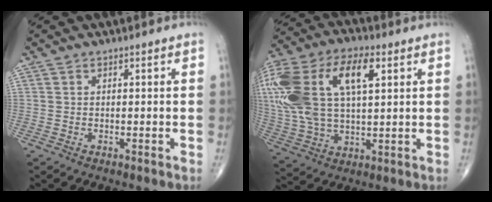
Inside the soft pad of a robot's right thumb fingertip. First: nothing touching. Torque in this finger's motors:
{"motor_torque": [2.36, 2.65, 2.08, 0.67, 0.27]}